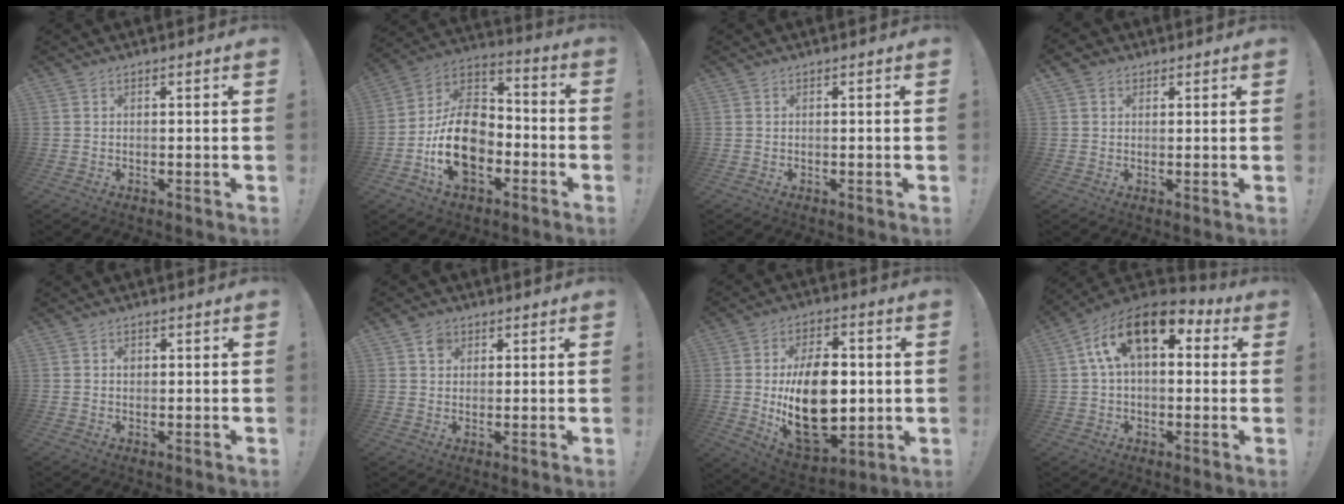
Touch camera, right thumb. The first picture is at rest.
{"total": 18.6, "force": [-6.1, 13.0, 11.9], "torque": [-0.194, 0.038, -0.095]}
{"total": 0.0}
{"total": 2.9, "force": [1.6, 2.2, 0.9], "torque": [-0.015, -0.002, 0.031]}
{"total": 0.7, "force": [0.1, 0.6, 0.3], "torque": [0.000, 0.000, -0.001]}
{"total": 3.4, "force": [2.0, 2.6, 1.0], "torque": [-0.011, -0.006, 0.034]}
{"total": 22.9, "force": [-1.1, 14.1, 18.0], "torque": [-0.310, -0.012, -0.008]}
{"total": 16.0, "force": [6.9, 8.0, 12.0], "torque": [-0.211, -0.017, 0.122]}